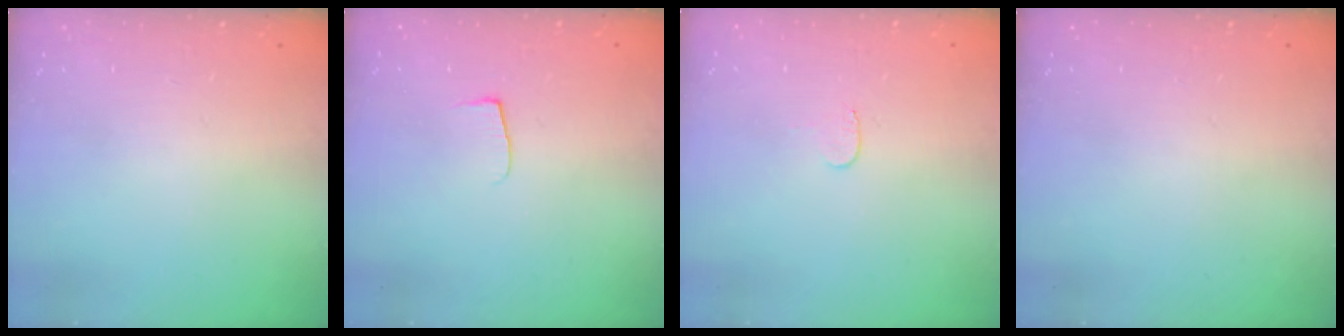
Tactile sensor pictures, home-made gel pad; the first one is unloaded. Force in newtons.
{"total": 4.2, "press": 4.1, "slide": 0.5}
{"total": 3.0, "press": 3.0, "slide": 0.3}
{"total": 0.0}